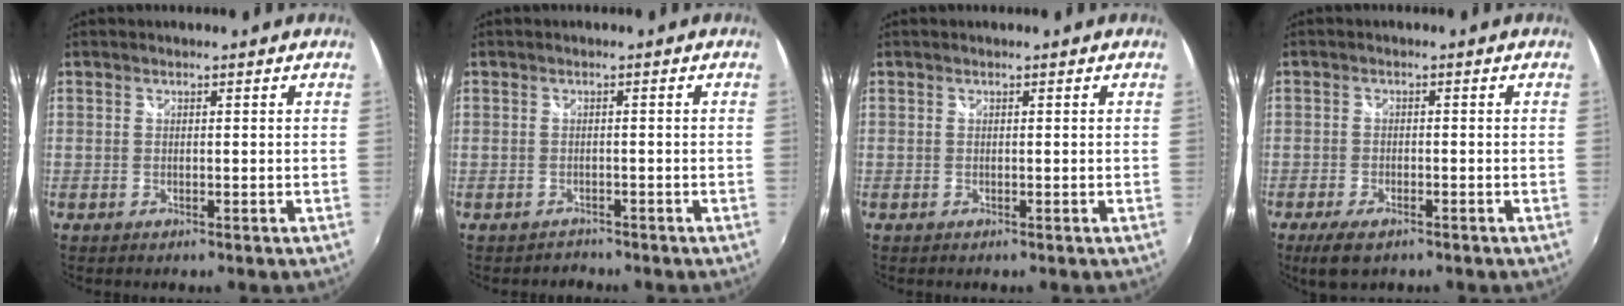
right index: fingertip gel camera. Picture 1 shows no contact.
{"total": 2.0, "force": [-1.5, 1.2, -0.5], "torque": [0.004, 0.008, -0.023]}
{"total": 0.0}
{"total": 5.3, "force": [-3.7, 2.0, 3.2], "torque": [-0.081, -0.017, -0.065]}